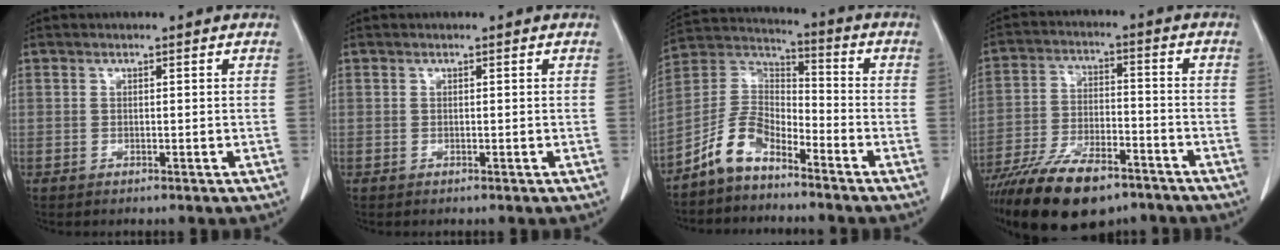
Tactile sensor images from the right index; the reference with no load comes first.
{"total": 0.0}
{"total": 8.6, "force": [-6.3, 3.8, 4.4], "torque": [-0.098, 0.024, -0.129]}
{"total": 16.7, "force": [-12.2, 5.8, 9.9], "torque": [-0.197, -0.021, -0.210]}